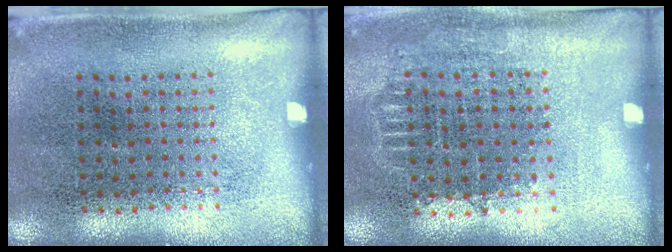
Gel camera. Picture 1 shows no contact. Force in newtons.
{"total": 0.7, "press": 0.7, "slide": 0.2}